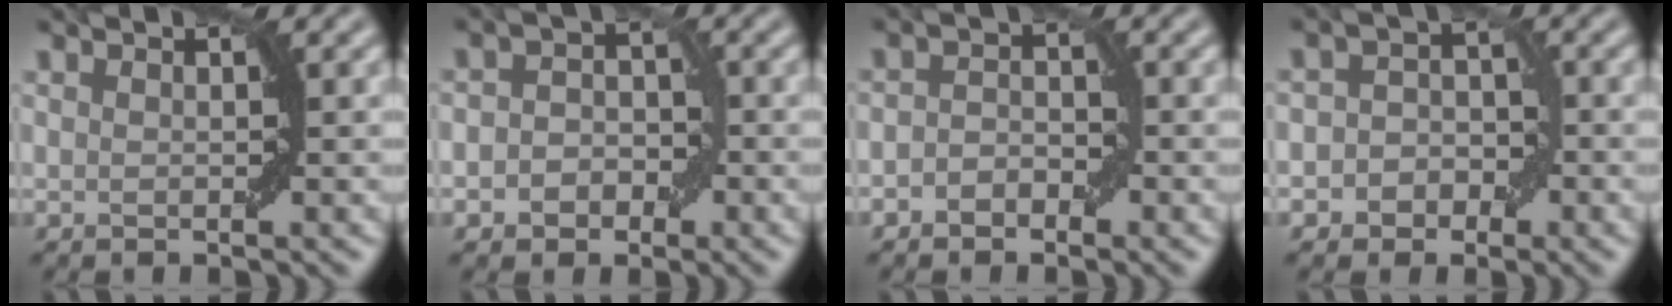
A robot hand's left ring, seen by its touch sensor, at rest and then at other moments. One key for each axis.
{"total": 3.1, "fx": -1.0, "fy": 2.5, "fz": 1.6, "tx": 0.003, "ty": 0.002, "tz": -0.025}
{"total": 1.8, "fx": -1.0, "fy": 1.2, "fz": 1.0, "tx": -0.018, "ty": 0.006, "tz": -0.020}
{"total": 3.3, "fx": -1.1, "fy": 2.8, "fz": 1.2, "tx": 0.016, "ty": 0.008, "tz": -0.029}